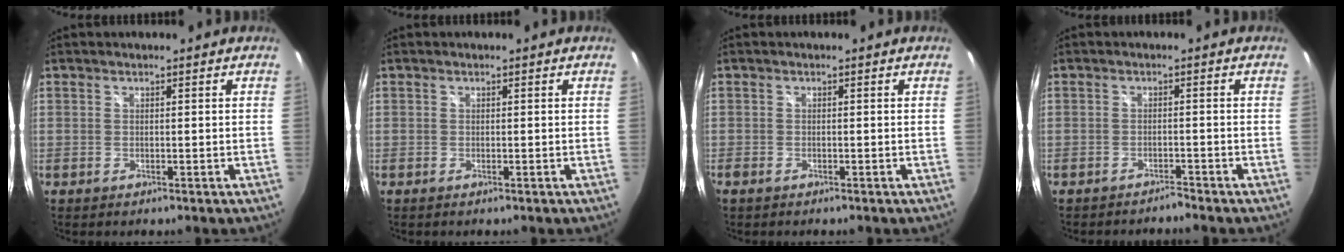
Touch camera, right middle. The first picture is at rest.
{"total": 0.0}
{"total": 1.4, "force": [-1.0, 0.9, 0.4], "torque": [-0.012, -0.004, -0.019]}
{"total": 1.6, "force": [-1.6, 0.0, 0.2], "torque": [-0.013, -0.001, -0.026]}